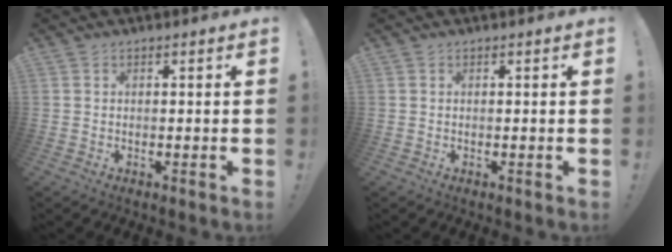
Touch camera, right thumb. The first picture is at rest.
{"total": 0.0}